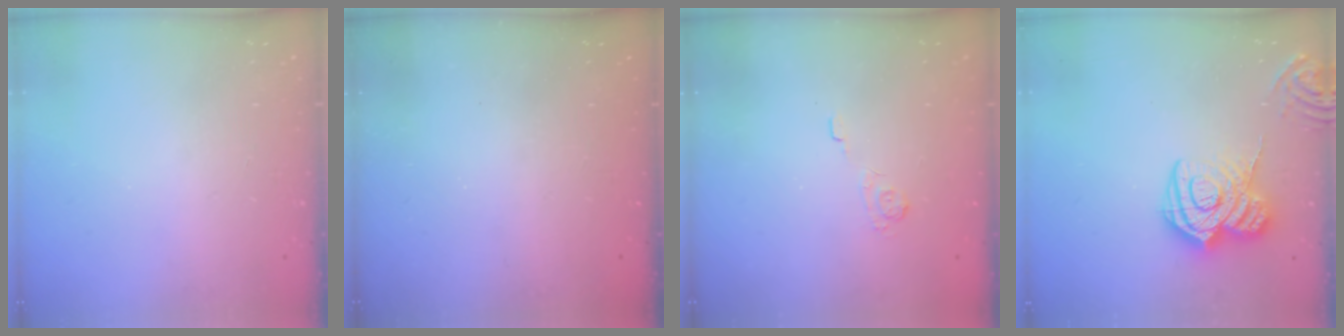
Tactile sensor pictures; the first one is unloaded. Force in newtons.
{"total": 2.5, "press": 2.4, "slide": 0.7}
{"total": 2.2, "press": 1.7, "slide": 1.4}
{"total": 16.0, "press": 15.9, "slide": 1.7}